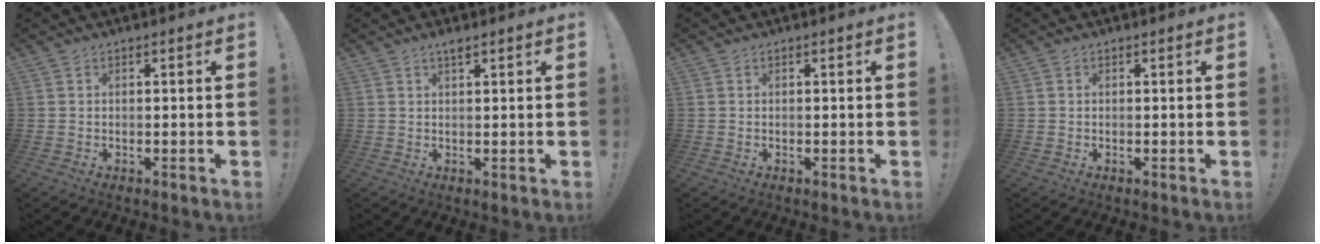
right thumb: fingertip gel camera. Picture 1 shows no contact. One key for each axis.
{"total": 1.9, "fx": 1.4, "fy": 0.2, "fz": 1.3, "tx": -0.023, "ty": -0.002, "tz": 0.022}
{"total": 0.0}
{"total": 0.0}